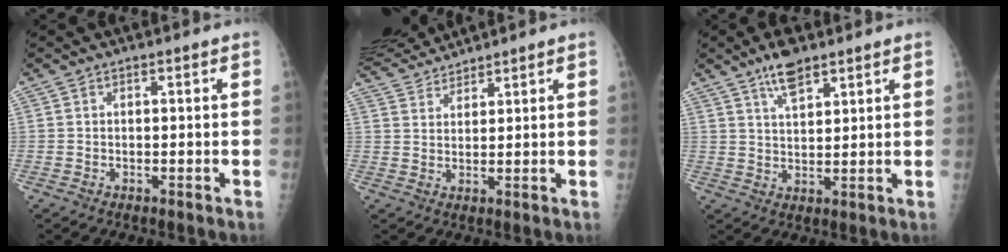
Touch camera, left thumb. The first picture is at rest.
{"total": 5.8, "force": [5.8, 0.1, 0.2], "torque": [-0.003, 0.001, 0.114]}
{"total": 6.3, "force": [4.4, 2.2, 3.9], "torque": [-0.059, -0.020, 0.079]}